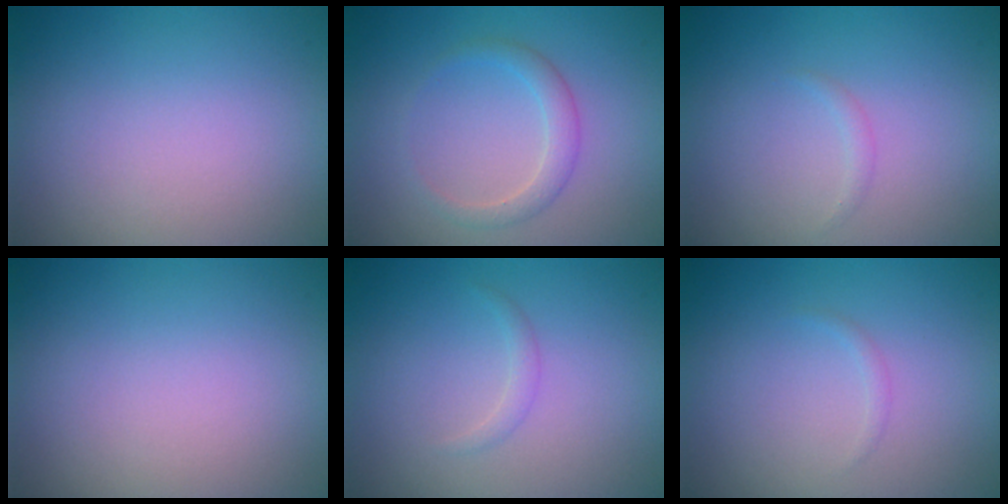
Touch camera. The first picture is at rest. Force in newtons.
{"total": 1.9, "press": 1.9, "slide": 0.1}
{"total": 0.6, "press": 0.6, "slide": 0.0}
{"total": 0.0}
{"total": 0.8, "press": 0.8, "slide": 0.0}
{"total": 0.5, "press": 0.5, "slide": 0.0}